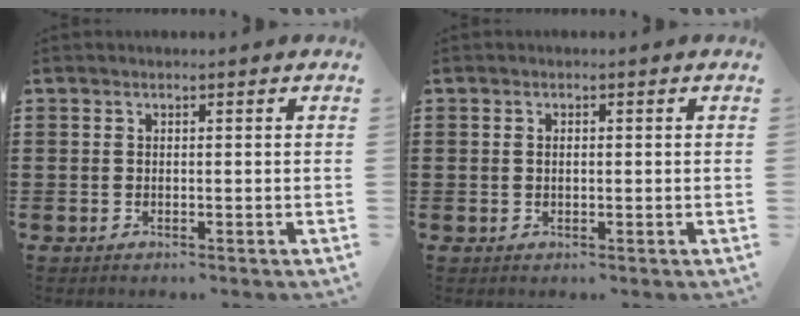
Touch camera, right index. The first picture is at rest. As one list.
[{"total": 1.0, "force": [0.1, 0.5, 0.8], "torque": [-0.018, 0.003, 0.000]}]